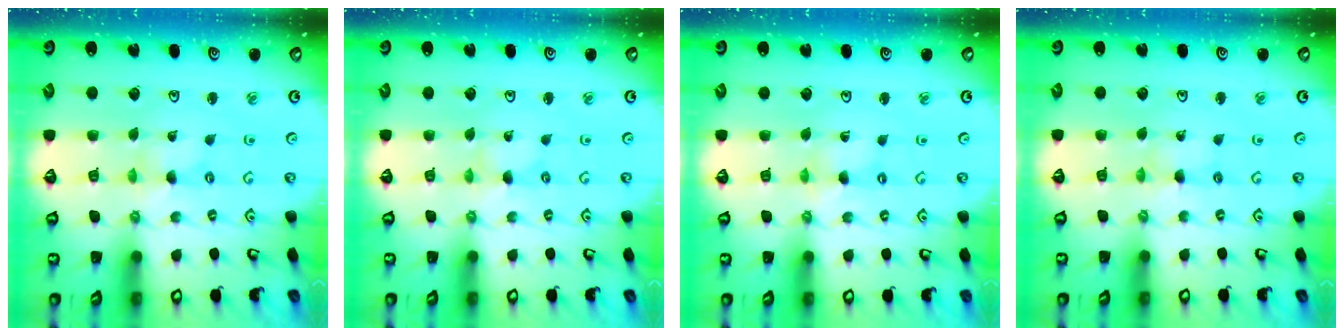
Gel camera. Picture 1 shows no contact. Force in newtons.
{"total": 0.0}
{"total": 0.9, "press": 0.9, "slide": 0.2}
{"total": 1.9, "press": 1.9, "slide": 0.2}